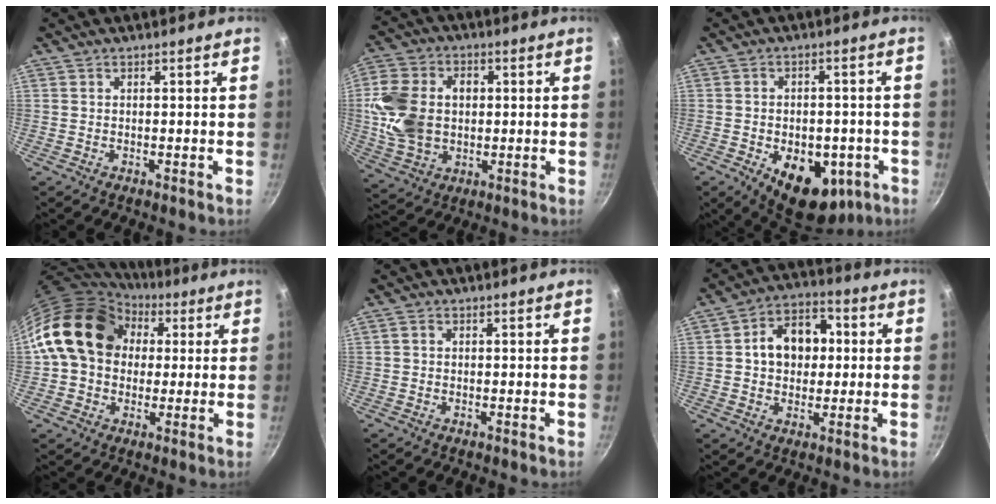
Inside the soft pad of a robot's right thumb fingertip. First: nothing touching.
{"total": 14.7, "force": [0.7, 11.0, 9.8], "torque": [-0.178, 0.010, 0.015]}
{"total": 15.5, "force": [-5.3, 9.8, 10.8], "torque": [-0.114, 0.002, -0.059]}
{"total": 17.7, "force": [4.9, 13.7, 10.0], "torque": [-0.147, 0.024, 0.076]}
{"total": 0.8, "force": [0.1, 0.7, 0.4], "torque": [-0.005, 0.004, 0.001]}
{"total": 11.7, "force": [1.3, 8.8, 7.6], "torque": [-0.080, 0.020, 0.007]}